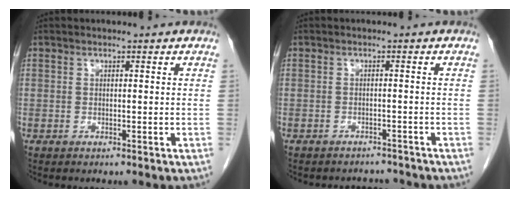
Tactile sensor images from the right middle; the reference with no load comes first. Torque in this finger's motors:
{"motor_torque": [0.03, -0.03, 0.01, 0.01]}